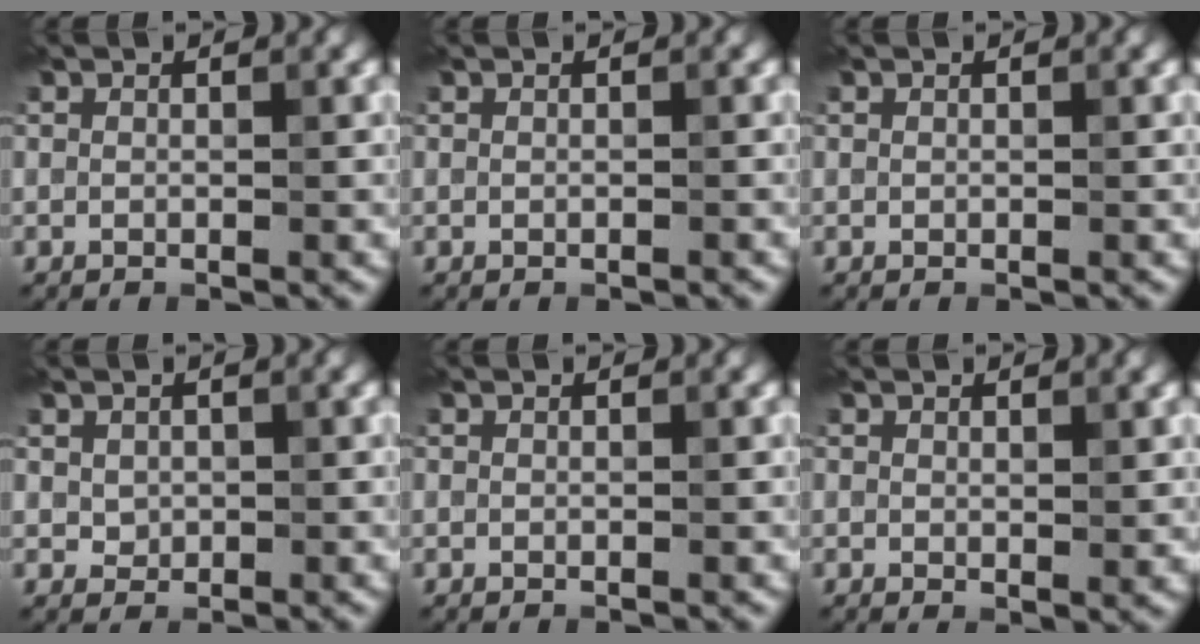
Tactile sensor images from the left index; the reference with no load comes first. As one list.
[{"total": 0.0}, {"total": 0.0}, {"total": 1.2, "force": [0.4, 1.1, 0.5], "torque": [-0.010, 0.000, 0.008]}, {"total": 0.0}, {"total": 1.2, "force": [0.7, 0.5, 0.9], "torque": [-0.013, -0.002, 0.016]}]